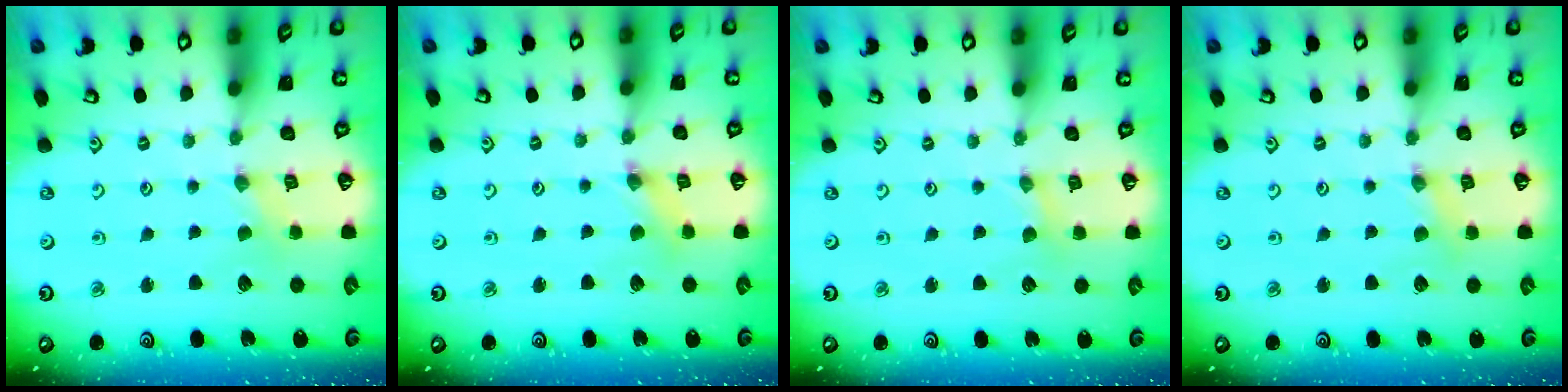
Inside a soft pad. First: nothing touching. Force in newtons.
{"total": 1.5, "press": 1.4, "slide": 0.3}
{"total": 1.6, "press": 1.6, "slide": 0.3}
{"total": 2.5, "press": 2.5, "slide": 0.3}